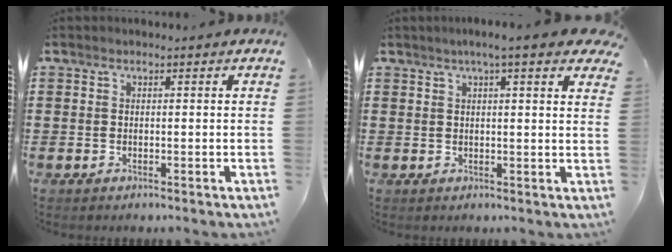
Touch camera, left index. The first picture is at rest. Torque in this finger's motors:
{"motor_torque": [1.14, -1.00, 0.09, -0.05]}